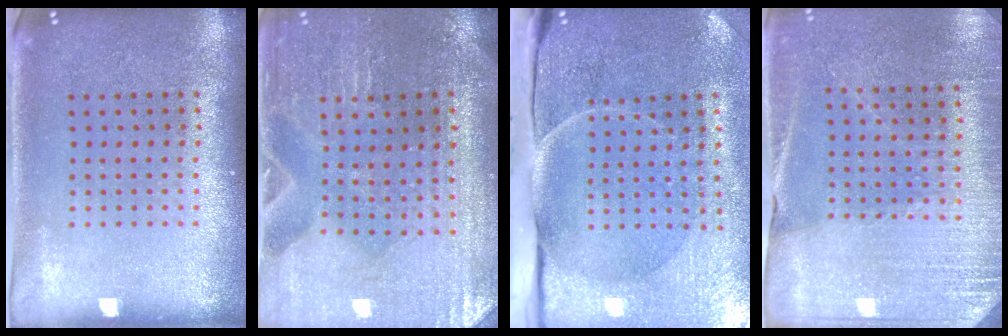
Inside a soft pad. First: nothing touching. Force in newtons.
{"total": 0.8, "press": 0.8, "slide": 0.1}
{"total": 4.9, "press": 4.0, "slide": 2.9}
{"total": 2.7, "press": 2.7, "slide": 0.6}